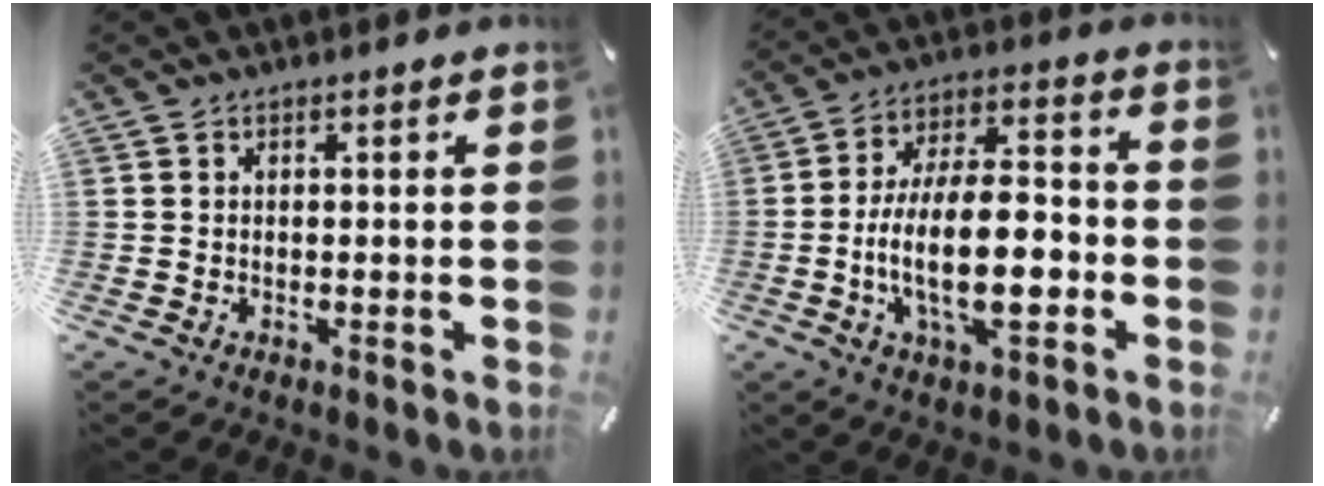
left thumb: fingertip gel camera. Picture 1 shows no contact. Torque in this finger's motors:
{"motor_torque": [1.51, 3.50, 0.43, 0.02, 0.28]}